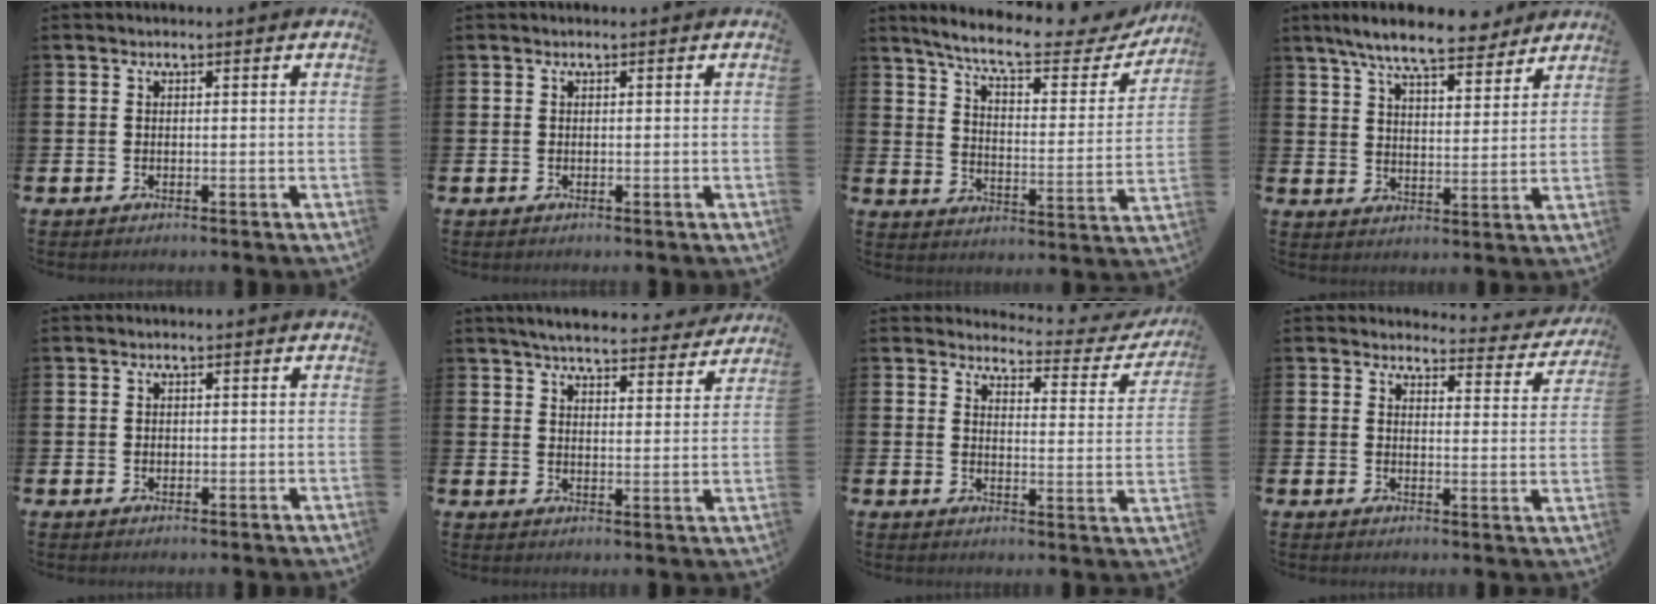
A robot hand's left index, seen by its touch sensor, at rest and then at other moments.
{"total": 0.0}
{"total": 9.3, "force": [8.0, 1.7, 4.3], "torque": [-0.109, -0.047, 0.133]}
{"total": 9.1, "force": [8.2, 1.5, 3.7], "torque": [-0.083, -0.038, 0.147]}
{"total": 0.6, "force": [0.1, 0.5, 0.2], "torque": [0.002, 0.002, -0.002]}
{"total": 5.6, "force": [5.4, 0.7, 1.4], "torque": [-0.030, -0.032, 0.093]}
{"total": 3.0, "force": [2.7, 1.1, 0.6], "torque": [-0.013, -0.032, 0.036]}
{"total": 3.0, "force": [2.9, 0.7, 0.2], "torque": [-0.002, -0.029, 0.044]}